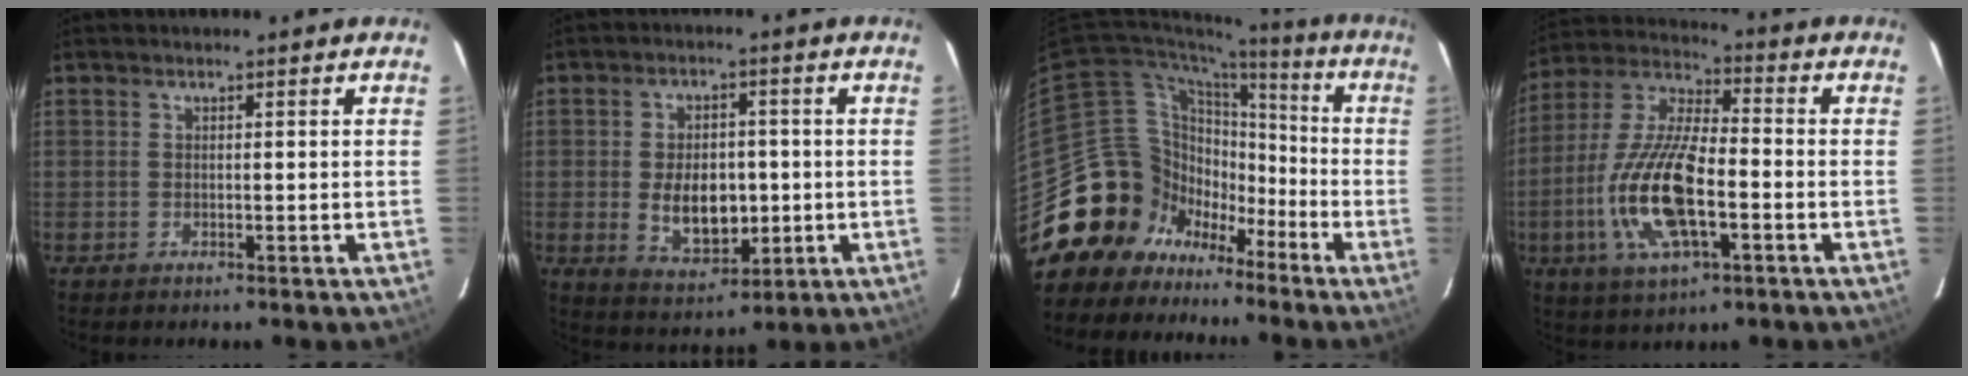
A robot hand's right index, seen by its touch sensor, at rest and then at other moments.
{"total": 9.8, "force": [-1.0, 5.9, 7.7], "torque": [-0.144, -0.002, -0.001]}
{"total": 19.6, "force": [-10.3, 16.0, 4.7], "torque": [-0.126, 0.061, -0.160]}
{"total": 17.5, "force": [-4.8, 6.3, 15.6], "torque": [-0.330, -0.008, -0.093]}